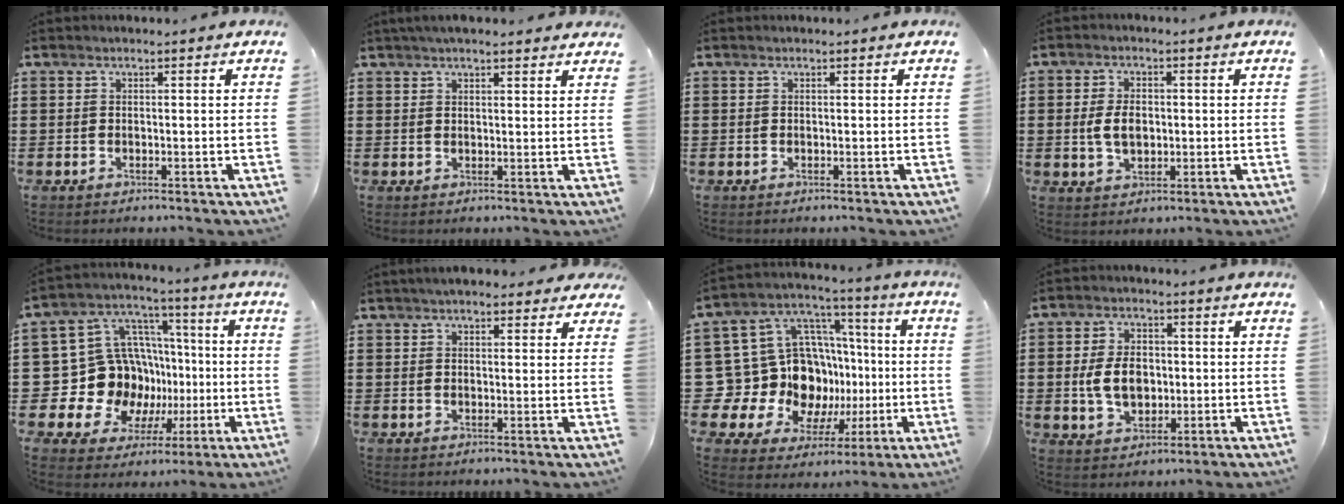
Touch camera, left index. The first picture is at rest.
{"total": 3.0, "force": [2.5, 0.6, 1.5], "torque": [-0.034, 0.004, 0.047]}
{"total": 0.0}
{"total": 5.0, "force": [-0.1, 3.2, 3.9], "torque": [-0.086, 0.001, -0.009]}
{"total": 16.4, "force": [-1.8, 15.2, 5.9], "torque": [-0.156, -0.029, 0.009]}
{"total": 3.6, "force": [3.1, 0.9, 1.5], "torque": [-0.038, 0.003, 0.057]}
{"total": 17.6, "force": [-1.6, 15.9, 7.6], "torque": [-0.181, -0.036, 0.012]}
{"total": 6.9, "force": [-0.2, 4.7, 5.1], "torque": [-0.108, 0.006, -0.011]}